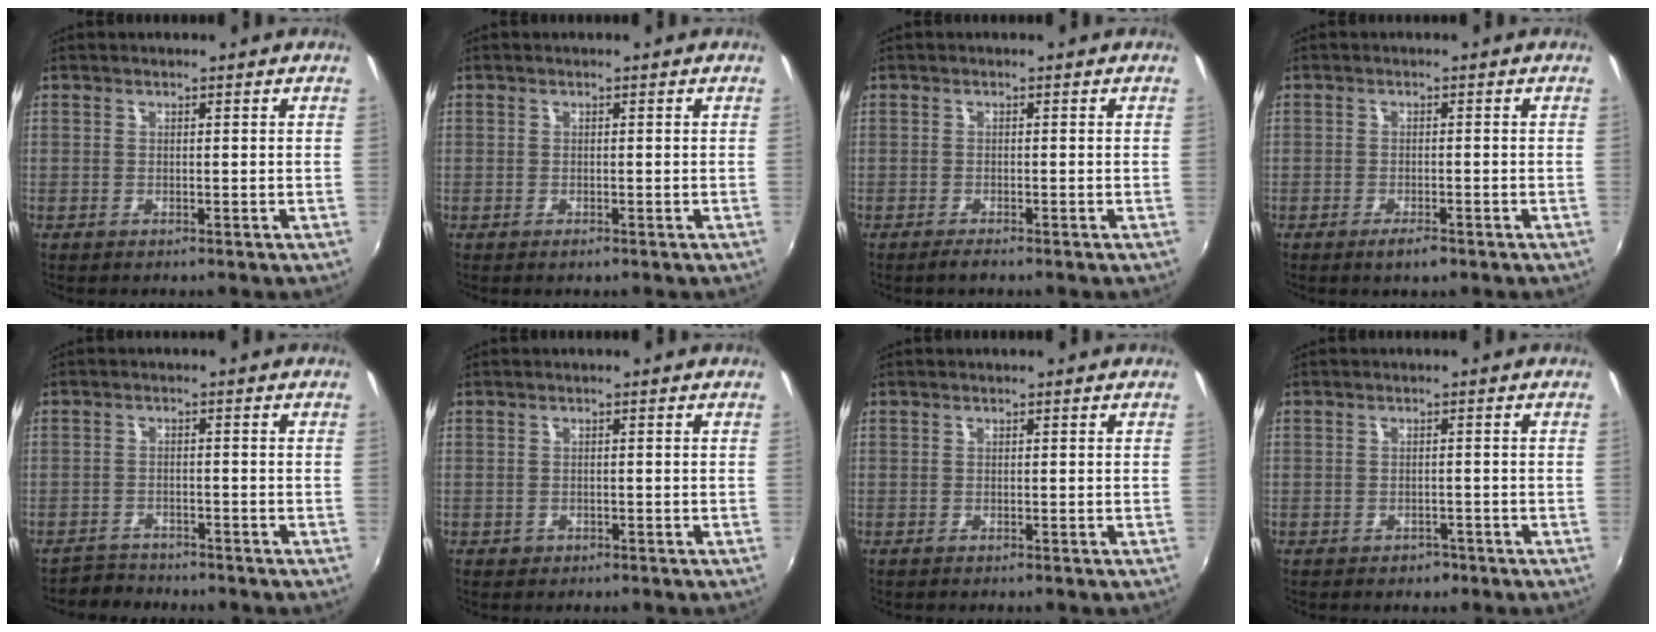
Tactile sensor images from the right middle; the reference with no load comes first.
{"total": 0.6, "force": [-0.4, 0.3, 0.3], "torque": [-0.005, -0.002, -0.009]}
{"total": 1.5, "force": [-1.2, 0.1, 0.8], "torque": [-0.018, -0.006, -0.025]}
{"total": 2.5, "force": [-1.7, 0.8, 1.6], "torque": [-0.037, -0.004, -0.033]}
{"total": 3.5, "force": [-3.3, 1.0, -0.2], "torque": [-0.011, 0.002, -0.061]}
{"total": 1.2, "force": [-0.6, 0.9, 0.4], "torque": [-0.008, -0.001, -0.005]}
{"total": 0.0}
{"total": 2.2, "force": [-1.3, 1.7, 0.5], "torque": [-0.013, 0.002, -0.014]}